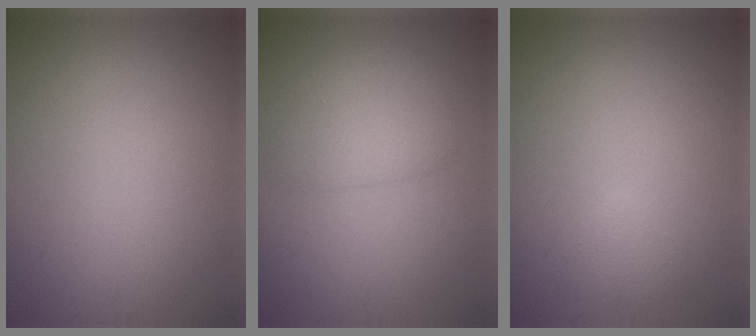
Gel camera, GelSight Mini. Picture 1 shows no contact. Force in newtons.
{"total": 2.9, "press": 2.9, "slide": 0.2}
{"total": 1.2, "press": 1.2, "slide": 0.1}